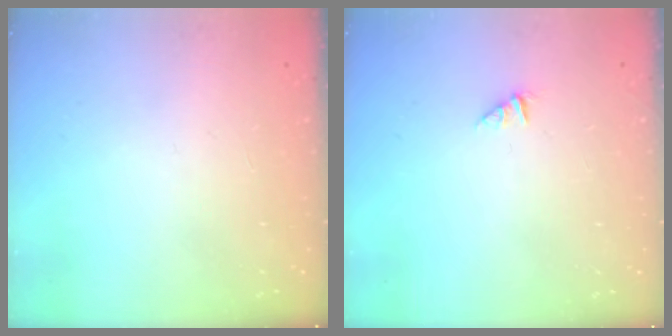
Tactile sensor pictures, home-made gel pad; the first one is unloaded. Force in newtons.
{"total": 0.0}